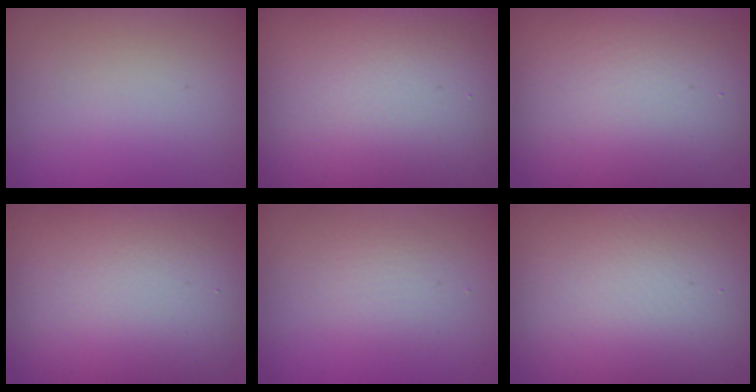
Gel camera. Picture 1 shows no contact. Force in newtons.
{"total": 18.6, "press": 18.5, "slide": 1.2}
{"total": 14.0, "press": 14.0, "slide": 0.6}
{"total": 12.4, "press": 12.4, "slide": 0.5}
{"total": 1.7, "press": 1.7, "slide": 0.1}
{"total": 14.7, "press": 14.7, "slide": 0.9}